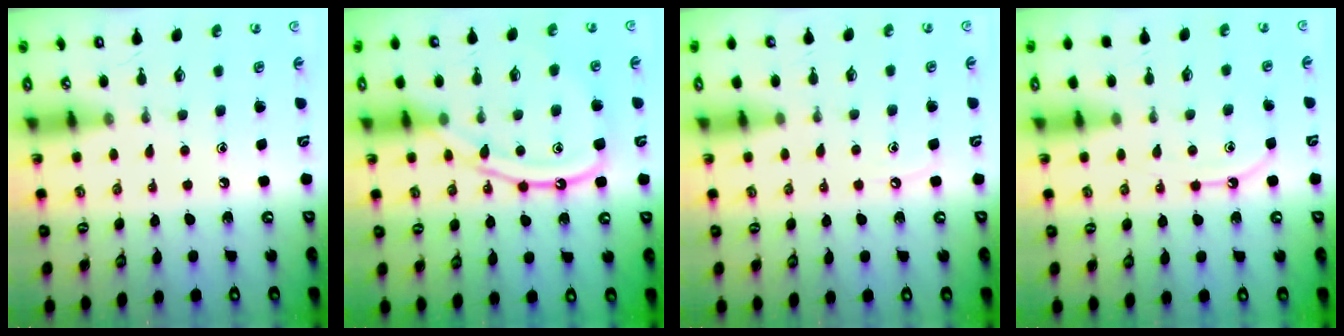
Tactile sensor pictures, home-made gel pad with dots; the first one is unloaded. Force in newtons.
{"total": 12.0, "press": 11.9, "slide": 1.3}
{"total": 3.5, "press": 3.4, "slide": 0.5}
{"total": 7.5, "press": 7.5, "slide": 0.8}